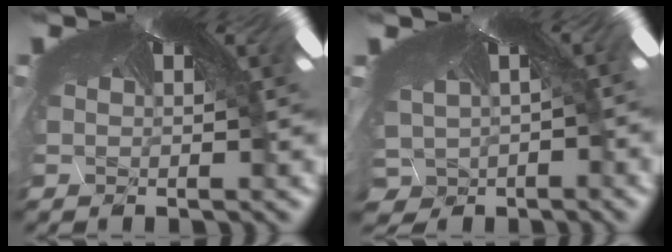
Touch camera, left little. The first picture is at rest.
{"total": 3.6, "force": [-3.2, 1.4, -0.8], "torque": [-0.040, -0.041, -0.012]}